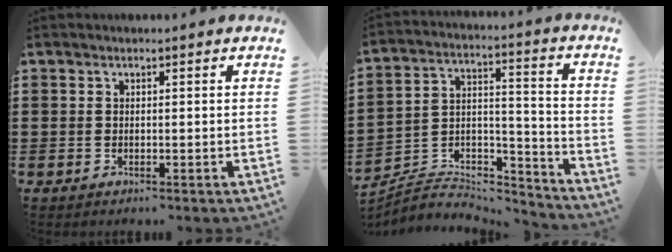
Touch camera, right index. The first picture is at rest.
{"total": 4.8, "force": [-4.2, 2.1, 1.0], "torque": [-0.026, 0.000, -0.086]}